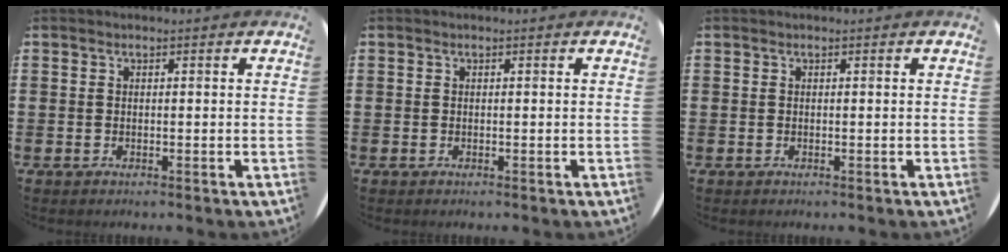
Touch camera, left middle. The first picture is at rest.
{"total": 0.0}
{"total": 0.0}